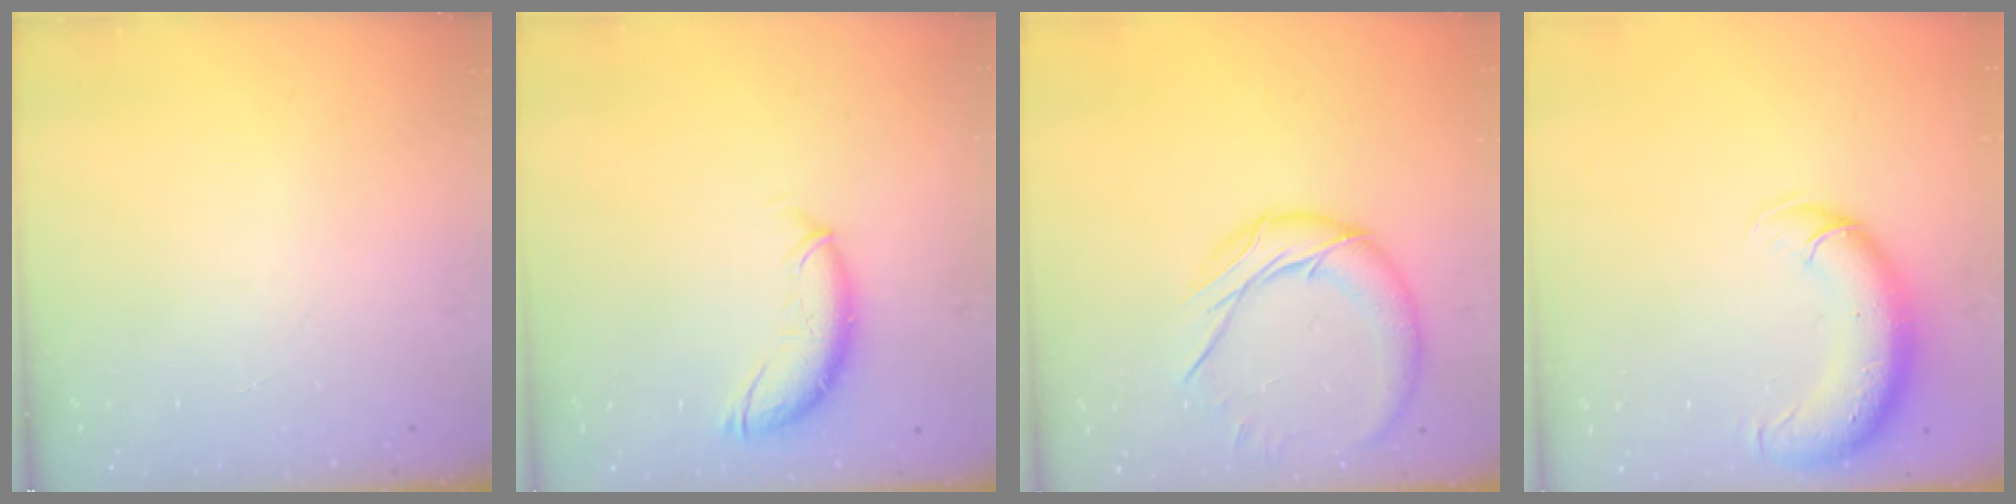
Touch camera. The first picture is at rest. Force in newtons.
{"total": 10.8, "press": 10.6, "slide": 1.8}
{"total": 13.3, "press": 13.2, "slide": 1.0}
{"total": 11.0, "press": 10.6, "slide": 2.8}